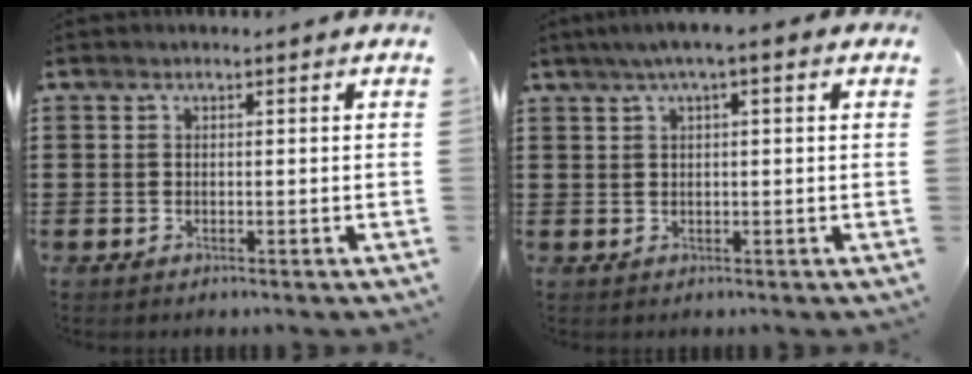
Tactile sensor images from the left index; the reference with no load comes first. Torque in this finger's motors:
{"motor_torque": [1.68, -0.45, 0.83, 0.20]}